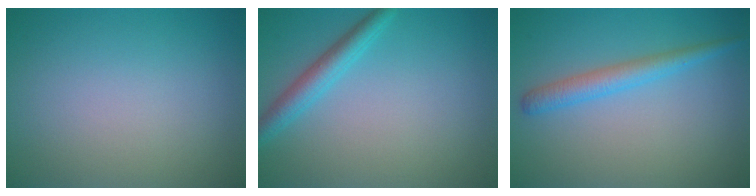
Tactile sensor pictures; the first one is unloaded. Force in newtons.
{"total": 2.7, "press": 2.7, "slide": 0.0}
{"total": 2.6, "press": 2.6, "slide": 0.1}